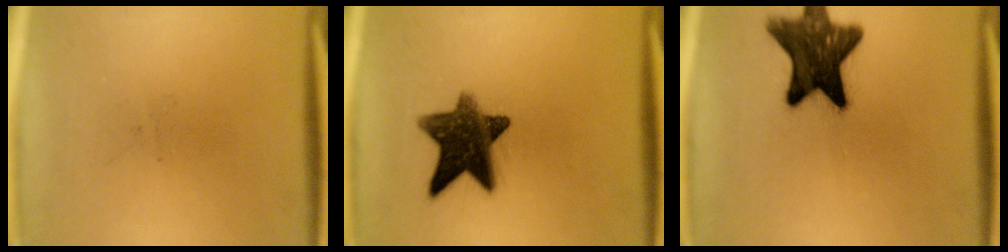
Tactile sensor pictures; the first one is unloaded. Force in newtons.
{"total": 11.5}
{"total": 14.4}